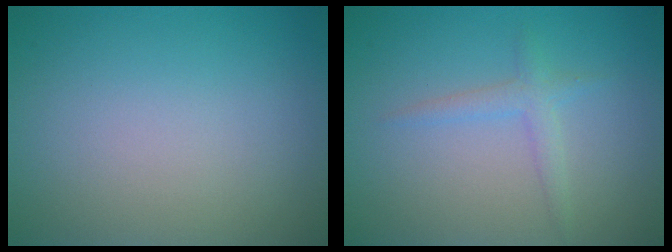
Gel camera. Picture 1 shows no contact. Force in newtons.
{"total": 1.6, "press": 1.6, "slide": 0.1}